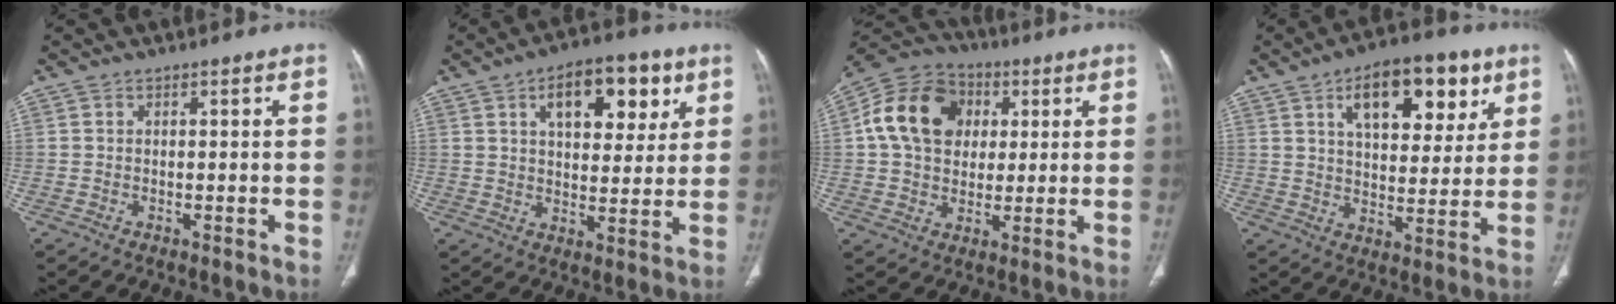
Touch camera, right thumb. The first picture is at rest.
{"total": 14.4, "force": [6.2, 7.5, 10.6], "torque": [-0.110, -0.011, 0.092]}
{"total": 16.0, "force": [3.2, 12.5, 9.4], "torque": [-0.155, 0.013, 0.048]}
{"total": 17.3, "force": [8.0, 8.8, 12.6], "torque": [-0.136, -0.018, 0.122]}